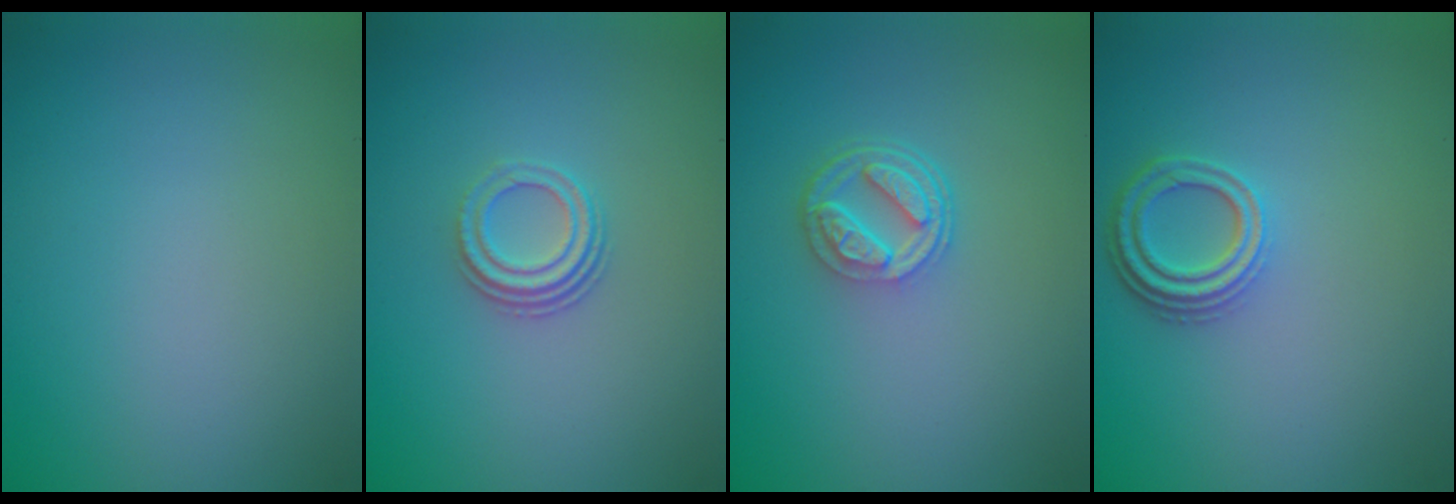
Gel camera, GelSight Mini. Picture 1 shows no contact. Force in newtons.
{"total": 2.9, "press": 2.0, "slide": 2.0}
{"total": 4.2, "press": 3.1, "slide": 2.8}
{"total": 3.4, "press": 2.7, "slide": 2.1}